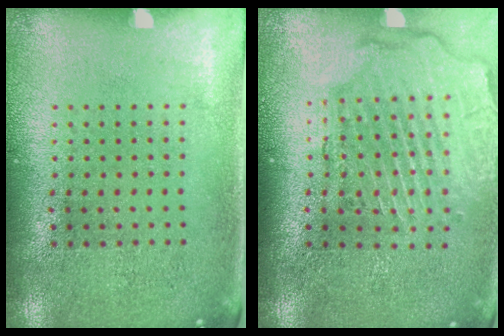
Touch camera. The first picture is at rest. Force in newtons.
{"total": 2.6, "press": 2.2, "slide": 1.4}